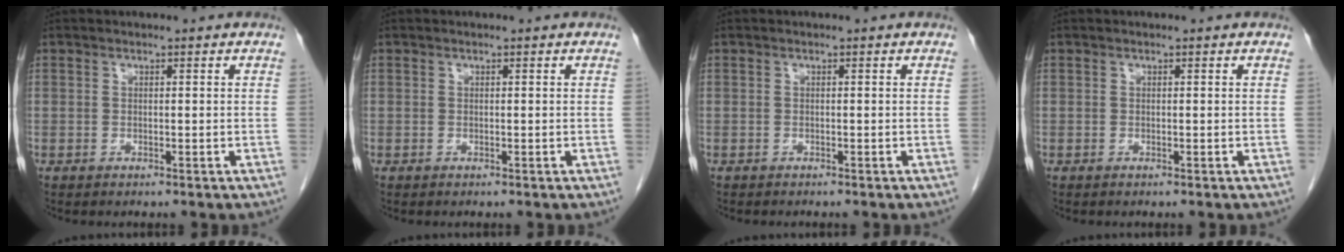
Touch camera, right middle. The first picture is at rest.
{"total": 0.0}
{"total": 0.5, "force": [-0.5, 0.2, 0.2], "torque": [-0.006, 0.000, -0.006]}
{"total": 0.0}